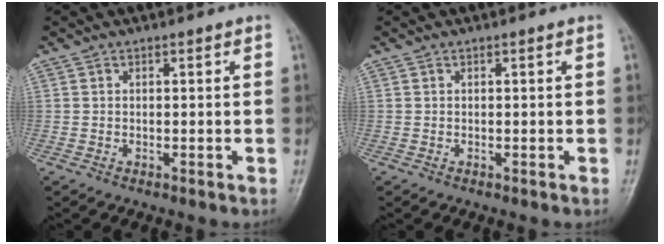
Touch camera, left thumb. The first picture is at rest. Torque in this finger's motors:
{"motor_torque": [0.00, 0.00, 0.05, -0.01, 0.00]}